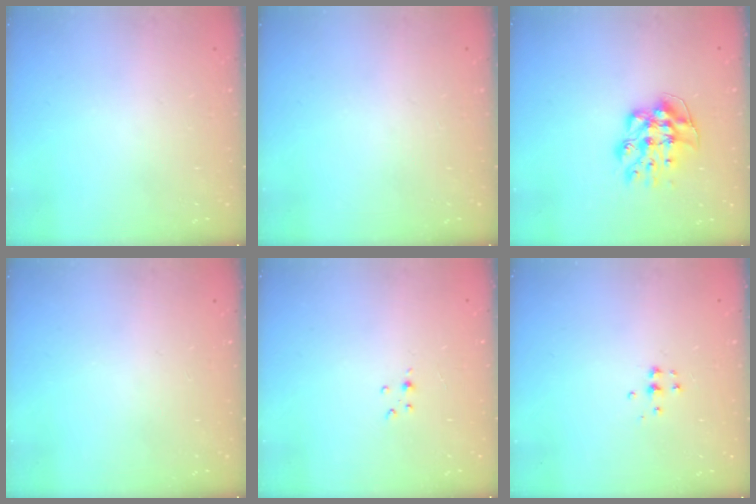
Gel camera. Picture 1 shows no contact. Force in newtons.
{"total": 0.0}
{"total": 10.3, "press": 10.3, "slide": 1.0}
{"total": 0.0}
{"total": 2.8, "press": 2.8, "slide": 0.4}
{"total": 4.8, "press": 4.7, "slide": 0.4}